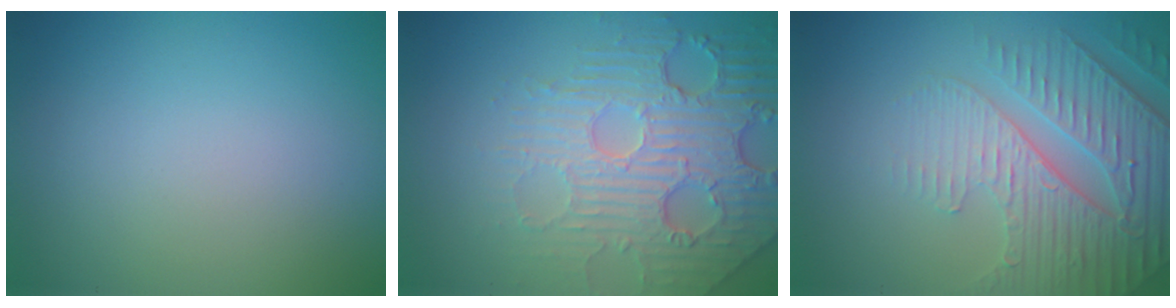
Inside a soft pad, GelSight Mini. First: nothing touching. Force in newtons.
{"total": 6.9, "press": 5.3, "slide": 4.4}
{"total": 5.7, "press": 4.9, "slide": 3.0}